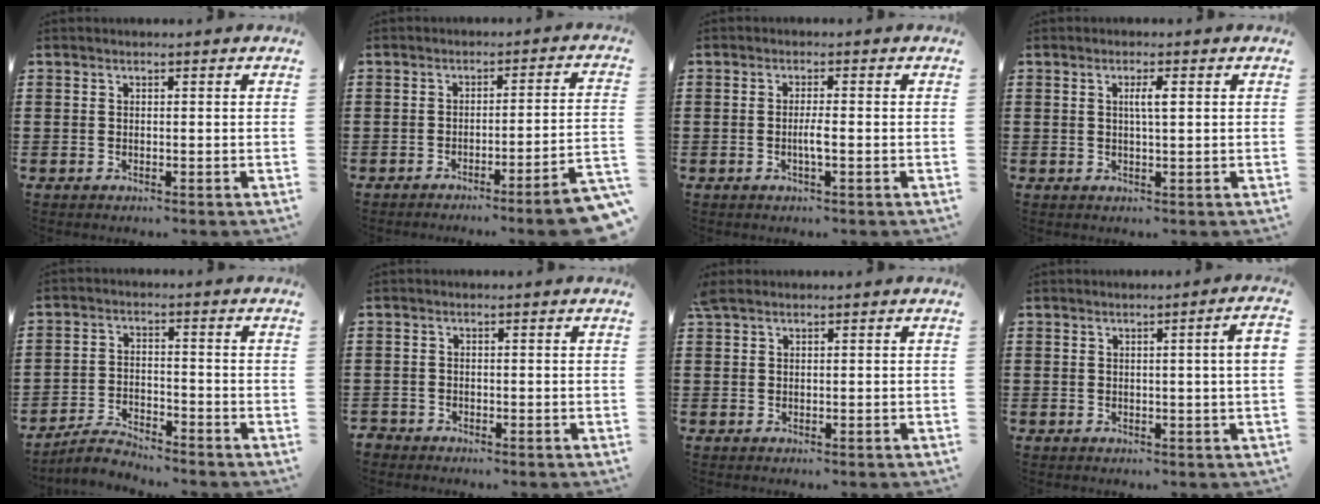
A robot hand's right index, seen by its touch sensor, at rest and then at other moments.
{"total": 5.3, "force": [-3.9, -0.7, 3.5], "torque": [-0.061, -0.021, -0.078]}
{"total": 2.3, "force": [-0.7, 0.1, 2.2], "torque": [-0.047, -0.003, -0.015]}
{"total": 2.4, "force": [0.6, 0.3, 2.3], "torque": [-0.045, 0.003, 0.007]}
{"total": 3.7, "force": [-3.7, 0.4, 0.6], "torque": [-0.022, 0.004, -0.077]}
{"total": 1.6, "force": [-1.6, 0.4, -0.1], "torque": [-0.002, 0.000, -0.036]}
{"total": 0.5, "force": [0.0, -0.1, 0.5], "torque": [-0.011, -0.004, 0.000]}
{"total": 2.5, "force": [0.2, -0.4, 2.5], "torque": [-0.040, -0.005, 0.000]}